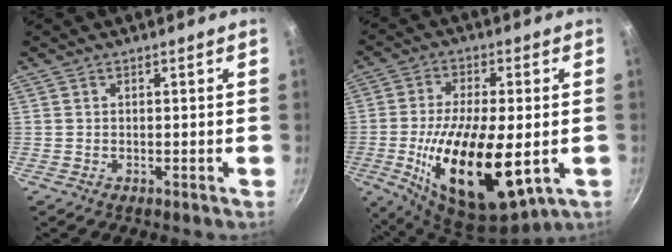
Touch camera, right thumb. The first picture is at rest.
{"total": 20.1, "force": [-3.7, 8.6, 17.7], "torque": [-0.320, -0.002, -0.056]}